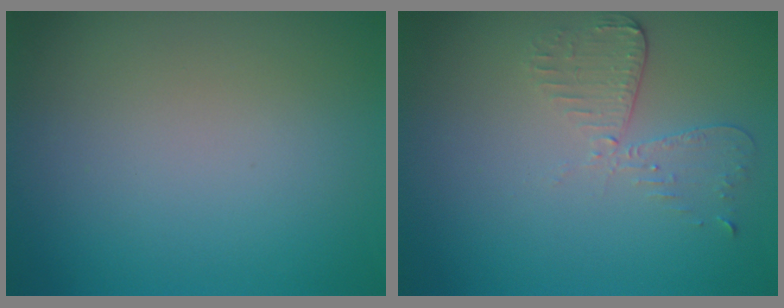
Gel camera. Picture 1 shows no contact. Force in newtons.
{"total": 2.7, "press": 2.4, "slide": 1.2}